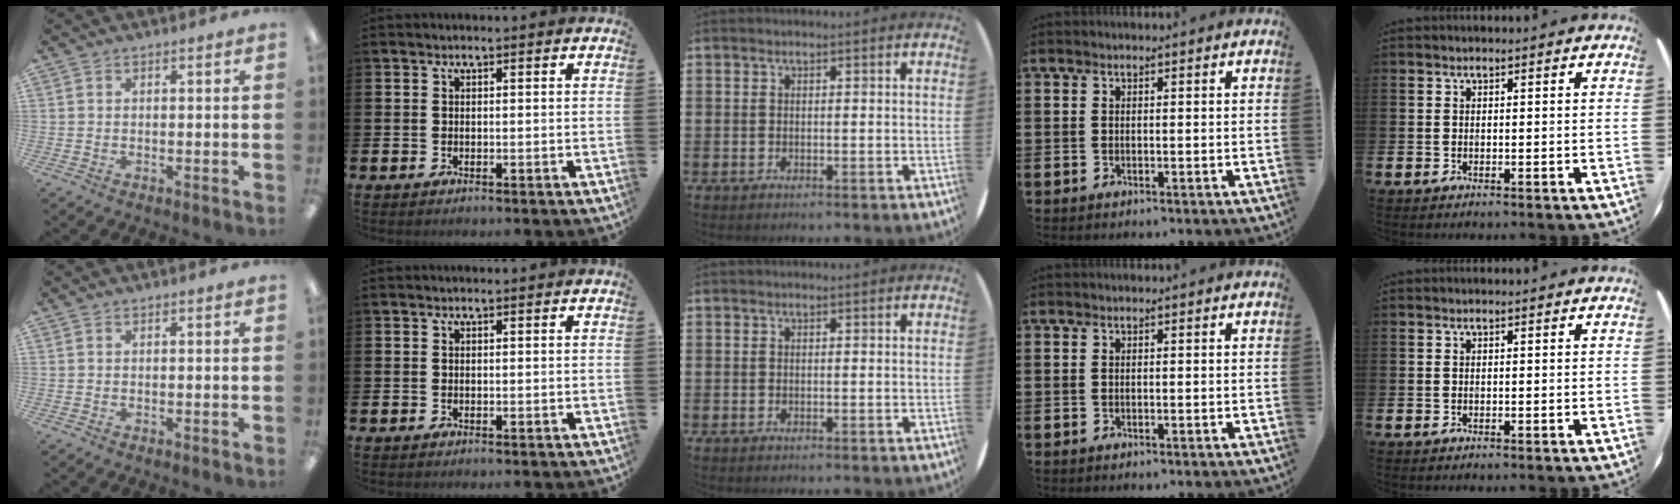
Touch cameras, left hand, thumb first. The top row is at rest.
{}